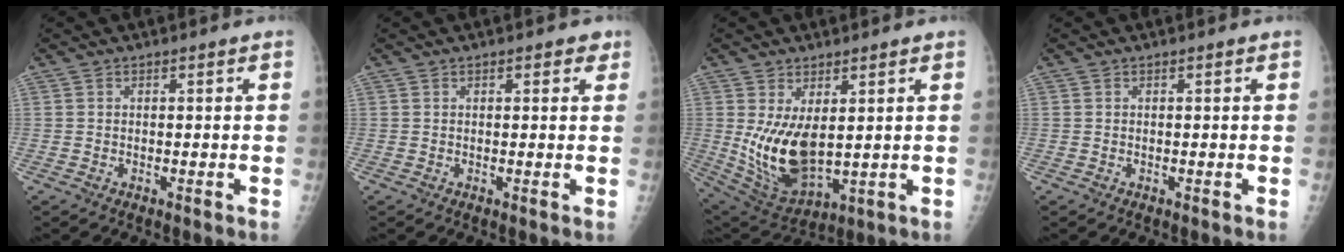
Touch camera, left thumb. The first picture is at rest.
{"total": 1.9, "force": [1.1, 1.0, 1.2], "torque": [0.000, -0.001, 0.009]}
{"total": 12.3, "force": [1.7, 6.5, 10.4], "torque": [-0.181, -0.026, 0.055]}
{"total": 0.0}